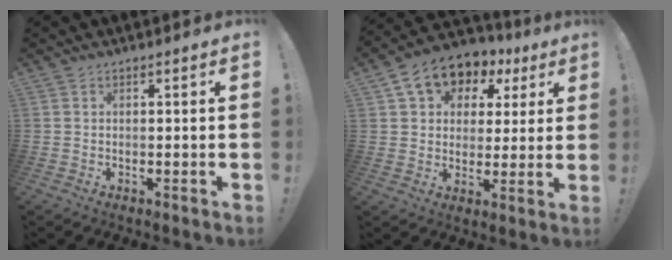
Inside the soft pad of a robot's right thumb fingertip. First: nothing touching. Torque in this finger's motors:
{"motor_torque": [0.96, 2.77, 0.62, -0.34, 0.08]}